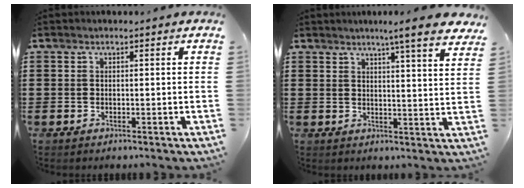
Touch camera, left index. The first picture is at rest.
{"total": 5.7, "force": [4.6, -0.7, 3.2], "torque": [-0.054, -0.028, 0.072]}